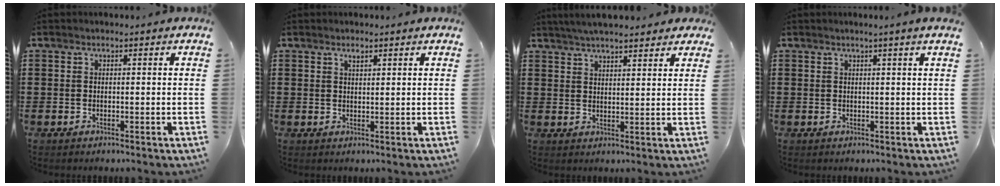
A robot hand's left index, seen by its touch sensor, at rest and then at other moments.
{"total": 1.0, "force": [0.8, 0.3, 0.6], "torque": [-0.013, 0.000, 0.014]}
{"total": 4.7, "force": [4.3, 0.4, 1.8], "torque": [-0.047, -0.002, 0.080]}
{"total": 1.3, "force": [0.8, -0.5, 0.8], "torque": [-0.014, -0.004, 0.015]}